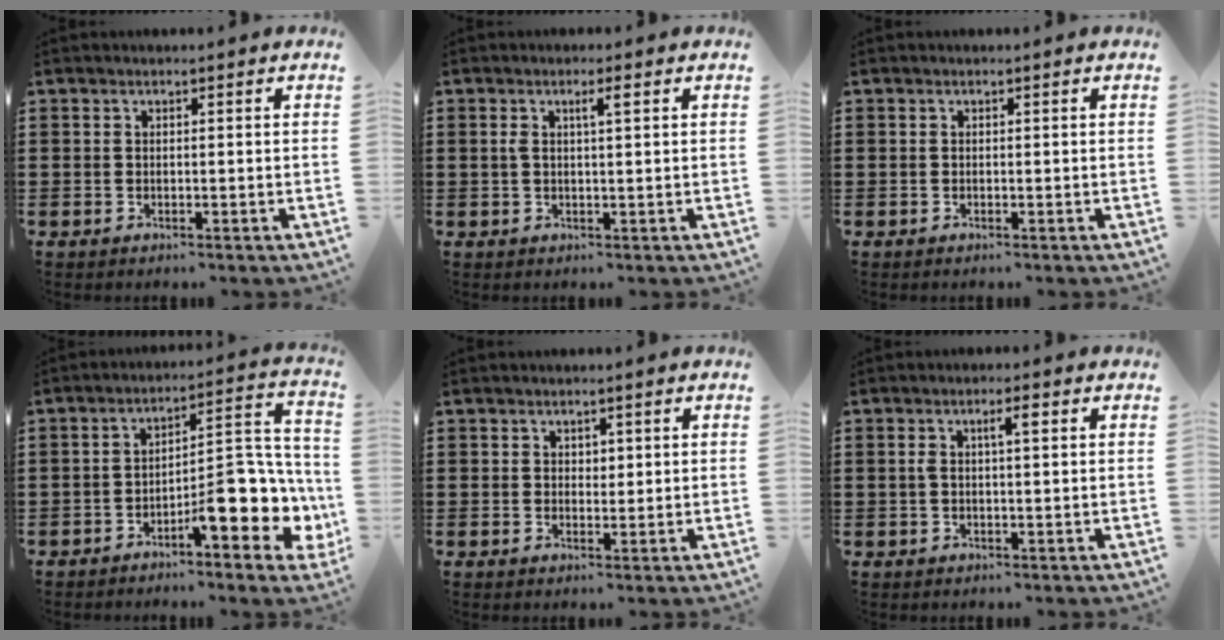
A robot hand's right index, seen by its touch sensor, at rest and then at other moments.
{"total": 2.3, "force": [0.8, 0.4, 2.2], "torque": [-0.044, 0.005, 0.010]}
{"total": 0.0}
{"total": 10.8, "force": [-4.8, 3.6, 9.0], "torque": [-0.102, -0.011, -0.090]}
{"total": 1.2, "force": [0.6, 1.0, 0.4], "torque": [-0.002, 0.002, 0.010]}
{"total": 2.5, "force": [0.6, 0.5, 2.4], "torque": [-0.040, 0.003, 0.005]}